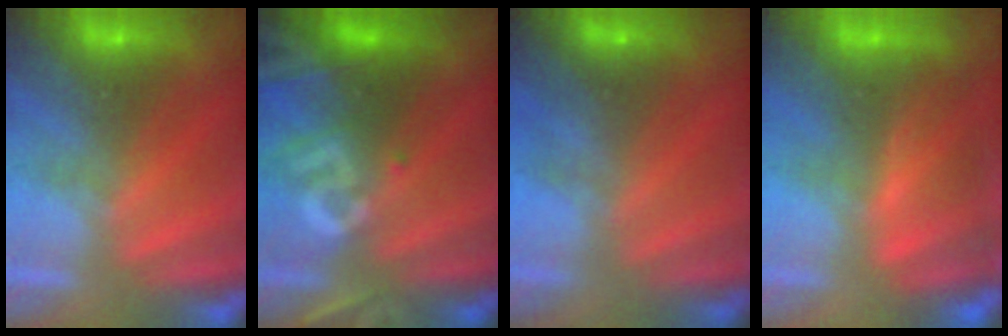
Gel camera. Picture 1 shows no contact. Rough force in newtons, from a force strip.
{"total": 2.9}
{"total": 2.1}
{"total": 4.8}